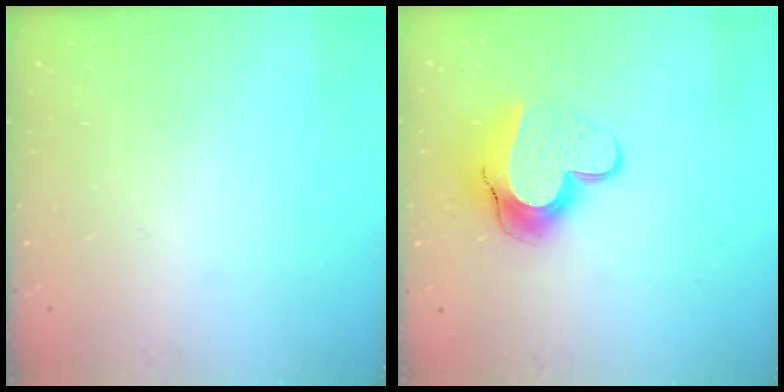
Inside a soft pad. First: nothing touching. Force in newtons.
{"total": 13.1, "press": 13.0, "slide": 1.2}